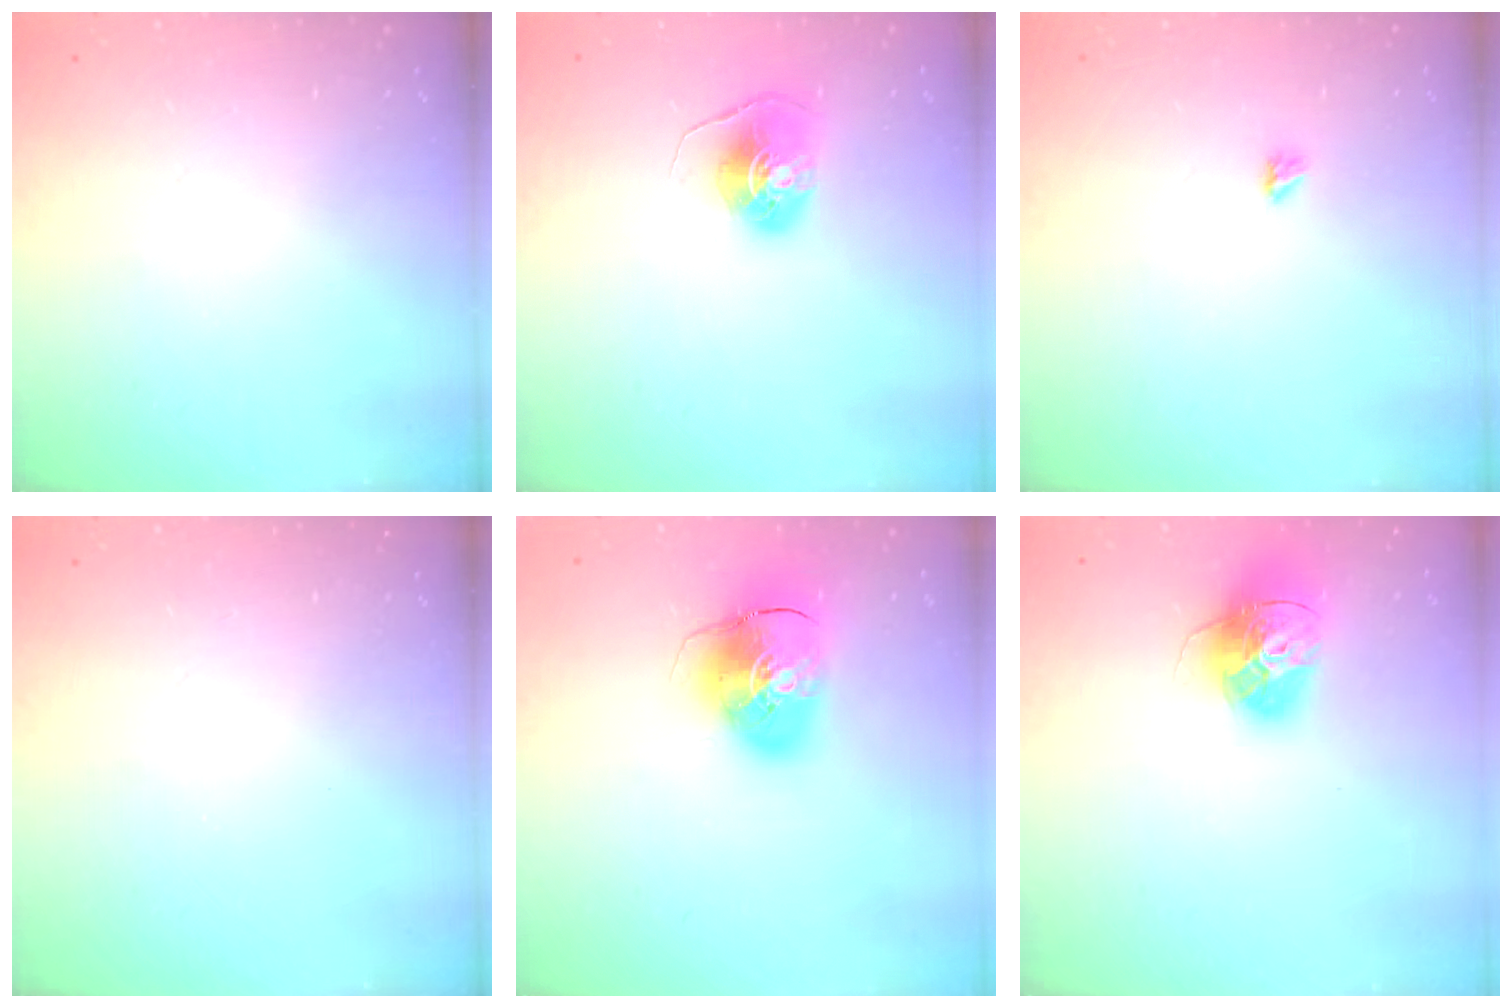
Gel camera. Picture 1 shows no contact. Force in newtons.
{"total": 6.8, "press": 6.8, "slide": 0.4}
{"total": 2.9, "press": 2.9, "slide": 0.5}
{"total": 0.0}
{"total": 11.2, "press": 11.0, "slide": 1.9}
{"total": 14.9, "press": 14.9, "slide": 1.6}